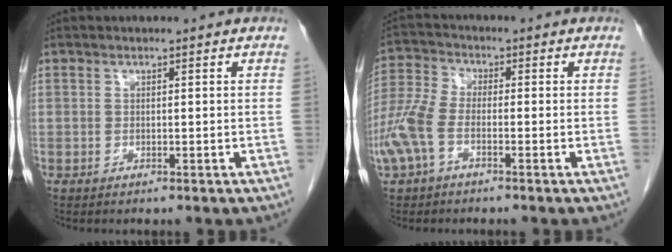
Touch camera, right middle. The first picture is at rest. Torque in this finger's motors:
{"motor_torque": [1.46, -0.68, 0.28, 0.15]}